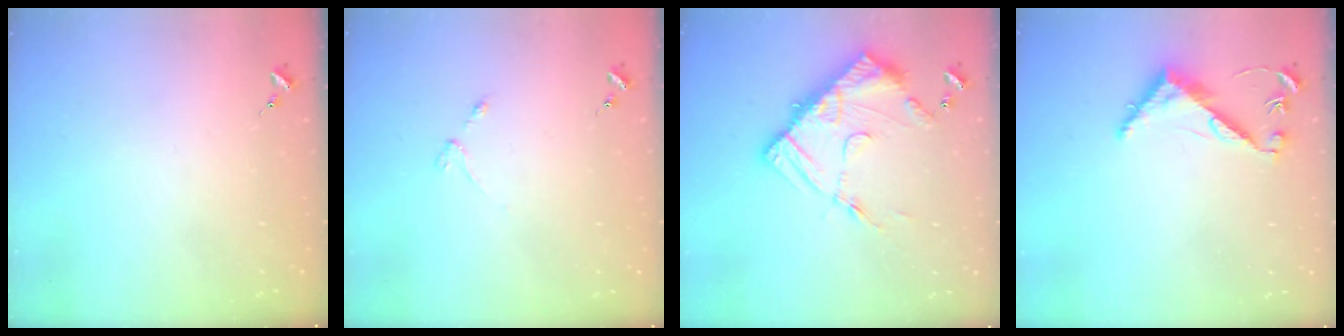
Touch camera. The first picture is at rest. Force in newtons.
{"total": 2.9, "press": 2.8, "slide": 0.4}
{"total": 16.0, "press": 15.9, "slide": 1.5}
{"total": 7.7, "press": 7.7, "slide": 0.5}